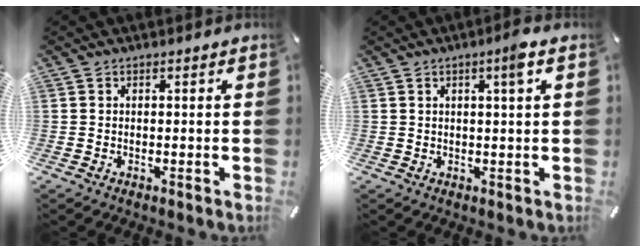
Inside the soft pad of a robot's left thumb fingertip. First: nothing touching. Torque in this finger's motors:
{"motor_torque": [-0.18, -0.23, -0.08, 0.45, -0.11]}